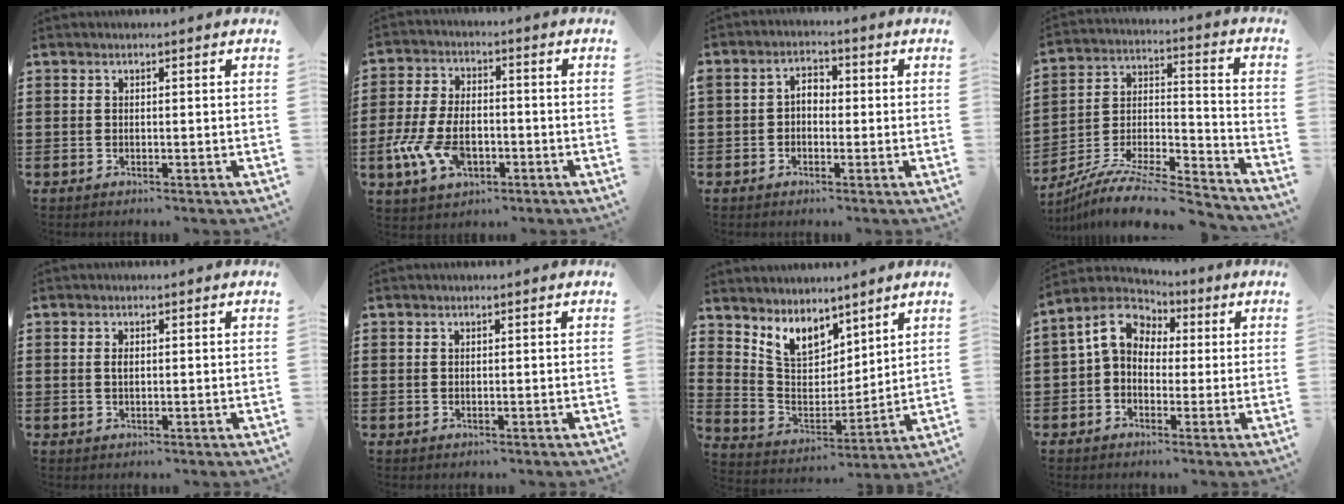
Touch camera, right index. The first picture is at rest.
{"total": 8.5, "force": [-2.9, 4.6, 6.6], "torque": [-0.157, -0.005, -0.055]}
{"total": 2.1, "force": [-0.9, 1.5, 1.2], "torque": [-0.025, 0.011, -0.022]}
{"total": 9.4, "force": [-8.3, 1.8, 4.0], "torque": [-0.064, 0.015, -0.162]}
{"total": 1.1, "force": [0.1, 0.5, 0.9], "torque": [-0.020, 0.002, 0.001]}
{"total": 0.0}
{"total": 6.8, "force": [5.5, 3.6, 1.6], "torque": [-0.066, -0.031, 0.105]}
{"total": 7.6, "force": [1.8, 6.0, 4.3], "torque": [-0.124, 0.011, 0.026]}